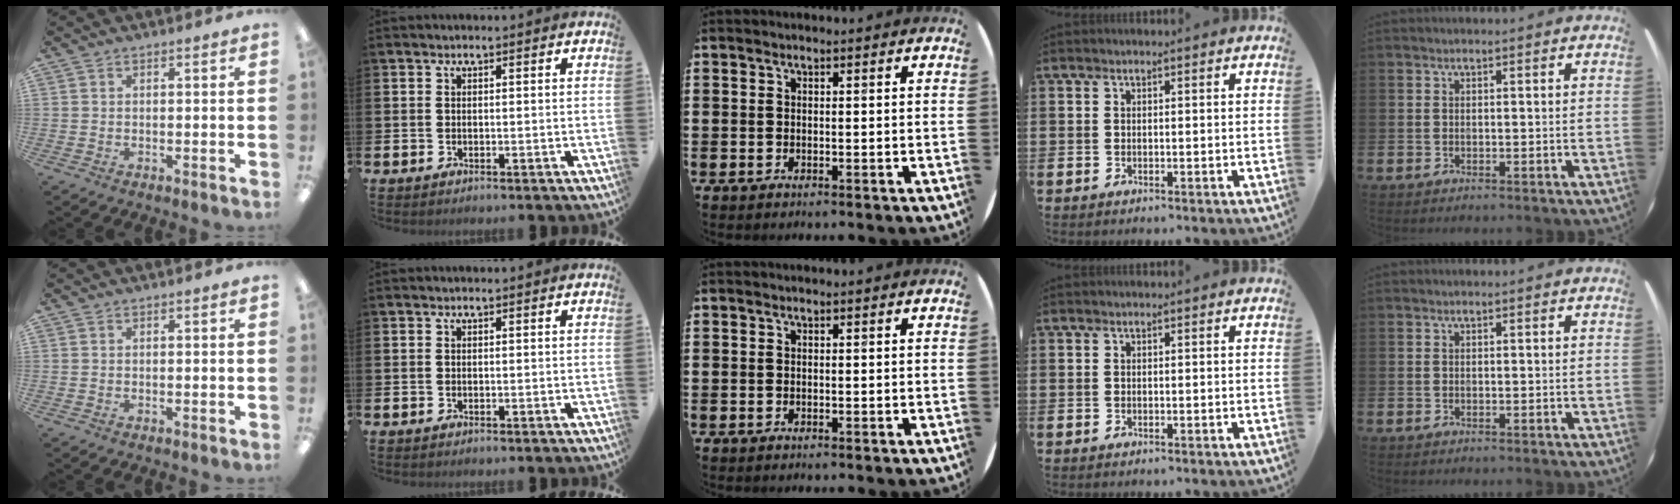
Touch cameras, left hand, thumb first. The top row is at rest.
{}